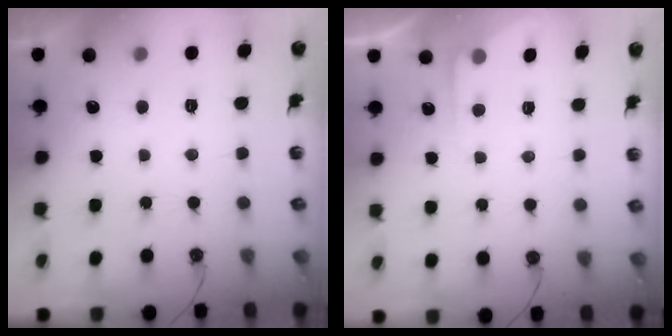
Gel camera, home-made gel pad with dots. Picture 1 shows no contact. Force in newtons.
{"total": 3.2, "press": 3.1, "slide": 0.5}